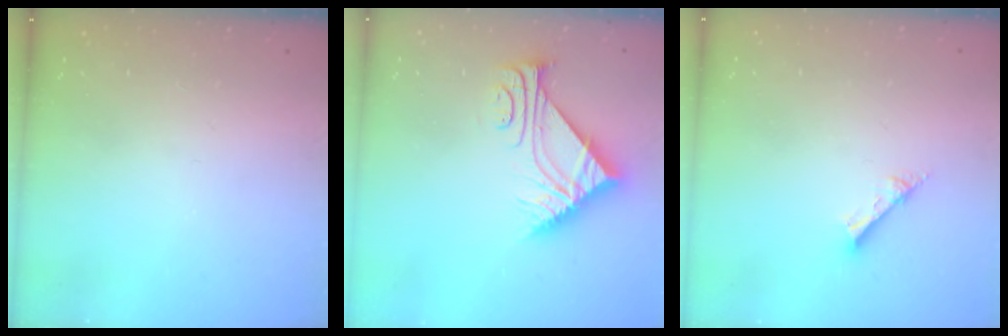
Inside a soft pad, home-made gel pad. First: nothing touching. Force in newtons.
{"total": 8.7, "press": 8.7, "slide": 0.1}
{"total": 5.0, "press": 5.0, "slide": 0.7}